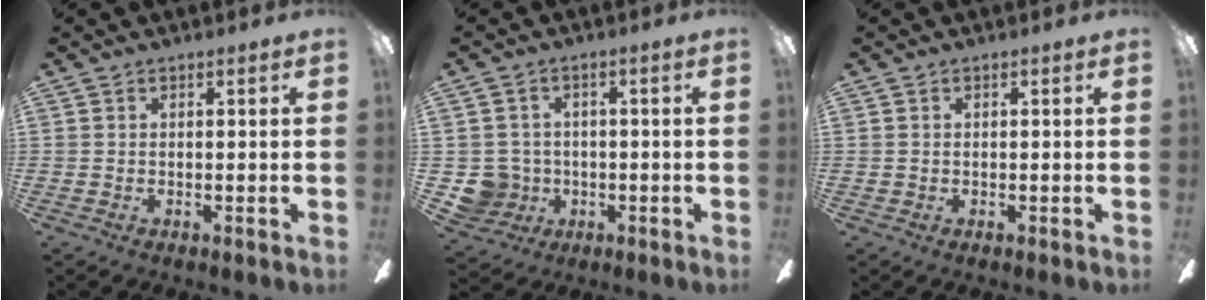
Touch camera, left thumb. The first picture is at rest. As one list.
[{"total": 6.7, "force": [-1.3, 6.5, 1.0], "torque": [-0.043, 0.006, -0.018]}, {"total": 0.7, "force": [-0.2, 0.7, 0.1], "torque": [0.000, 0.004, -0.007]}]